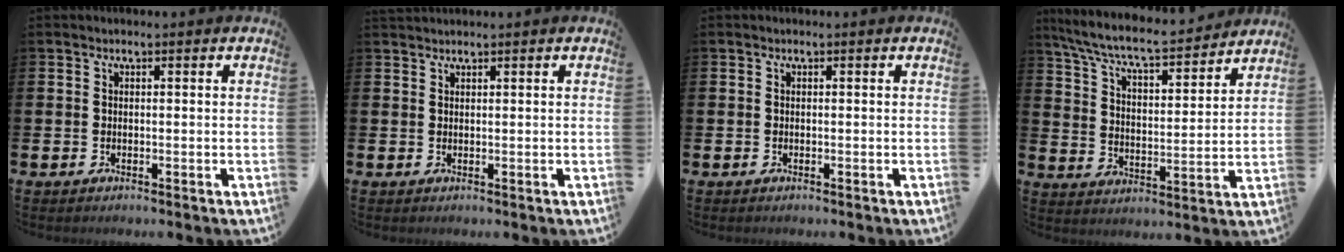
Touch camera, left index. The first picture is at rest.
{"total": 0.9, "force": [0.9, 0.0, 0.0], "torque": [0.000, 0.000, 0.017]}
{"total": 0.0}
{"total": 7.8, "force": [7.3, 1.0, 2.5], "torque": [-0.087, -0.054, 0.123]}